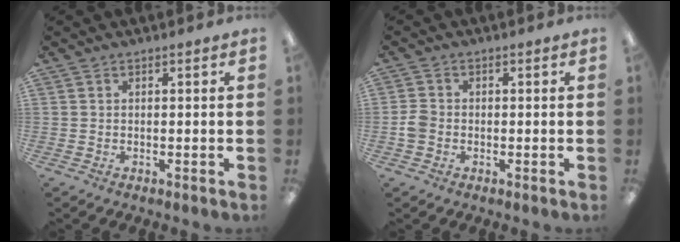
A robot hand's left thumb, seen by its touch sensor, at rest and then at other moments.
{"total": 3.3, "force": [-0.8, 2.7, 1.7], "torque": [-0.027, 0.009, -0.012]}